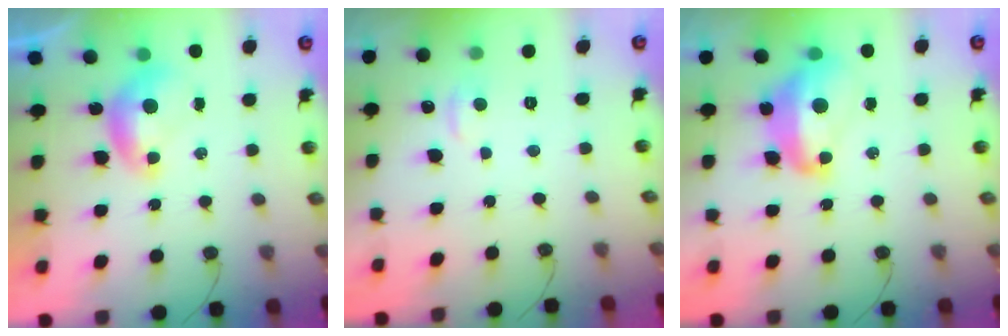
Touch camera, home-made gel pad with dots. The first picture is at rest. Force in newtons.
{"total": 1.0, "press": 0.7, "slide": 0.7}
{"total": 8.3, "press": 8.2, "slide": 1.2}